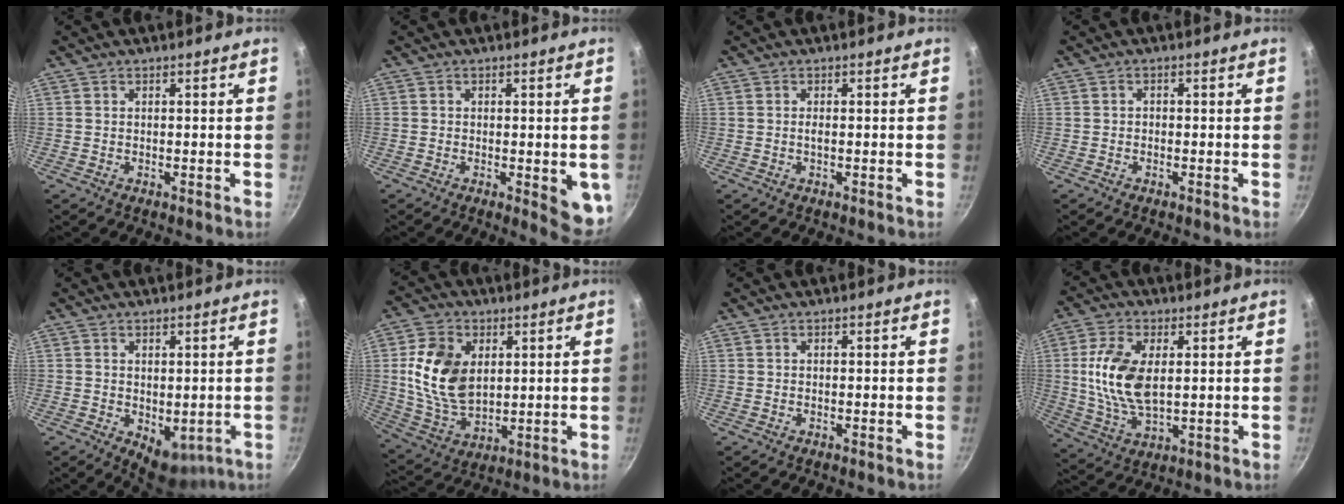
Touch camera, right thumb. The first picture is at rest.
{"total": 6.4, "force": [-1.0, 2.4, 5.9], "torque": [-0.054, -0.005, -0.010]}
{"total": 0.7, "force": [0.0, 0.2, 0.7], "torque": [-0.015, 0.001, -0.001]}
{"total": 0.7, "force": [-0.2, 0.6, 0.3], "torque": [-0.006, 0.004, -0.004]}
{"total": 7.2, "force": [-1.3, 4.4, 5.5], "torque": [-0.054, -0.012, -0.004]}
{"total": 14.5, "force": [2.8, 9.8, 10.3], "torque": [-0.176, -0.016, 0.062]}
{"total": 0.0}
{"total": 12.8, "force": [1.7, 7.0, 10.6], "torque": [-0.205, -0.005, 0.036]}